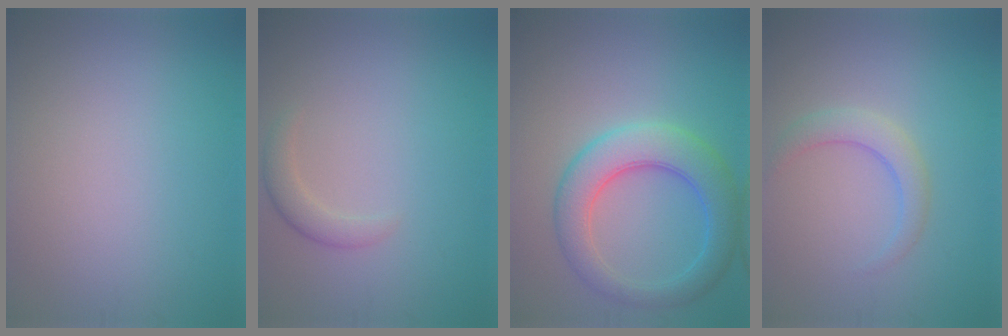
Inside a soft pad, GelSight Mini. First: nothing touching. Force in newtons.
{"total": 1.7, "press": 1.7, "slide": 0.1}
{"total": 6.2, "press": 6.2, "slide": 0.1}
{"total": 2.3, "press": 2.3, "slide": 0.0}